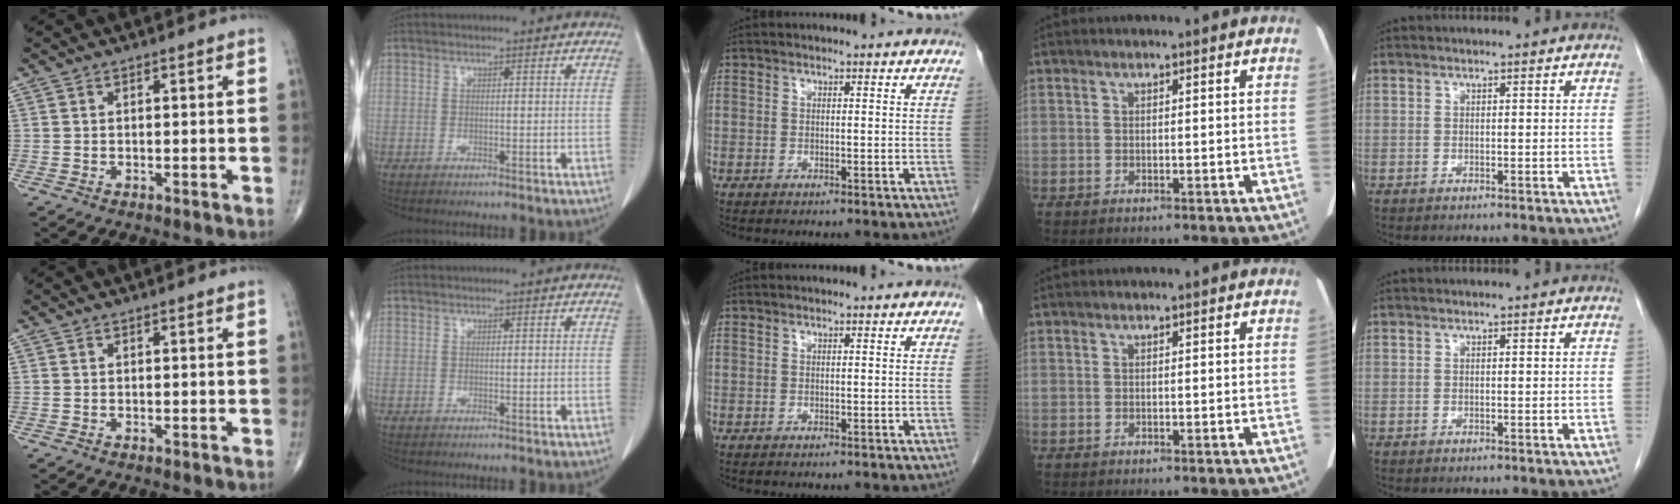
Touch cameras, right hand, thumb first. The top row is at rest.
{}